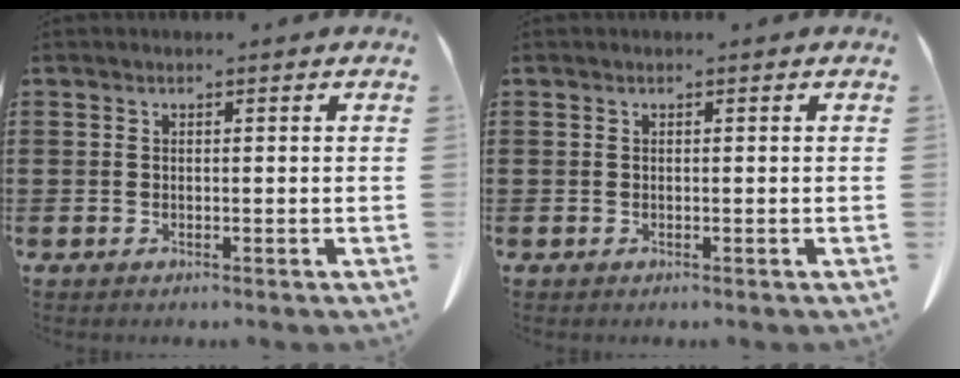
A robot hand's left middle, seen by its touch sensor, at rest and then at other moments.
{"total": 0.0}